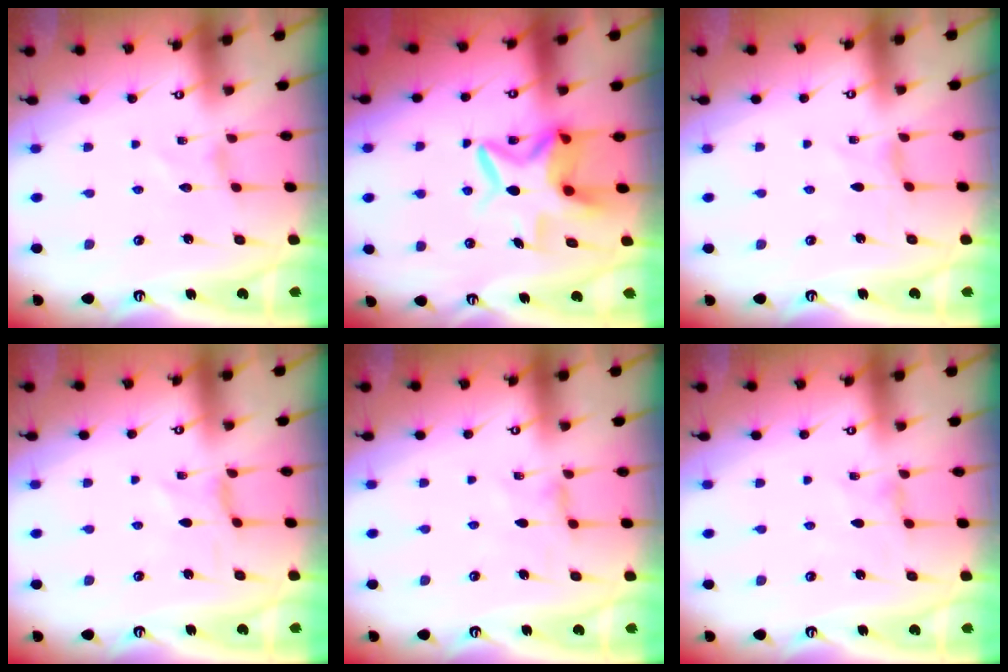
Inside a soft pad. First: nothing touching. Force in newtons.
{"total": 10.1, "press": 10.0, "slide": 1.0}
{"total": 0.0}
{"total": 0.0}
{"total": 2.0, "press": 1.9, "slide": 0.4}
{"total": 0.0}